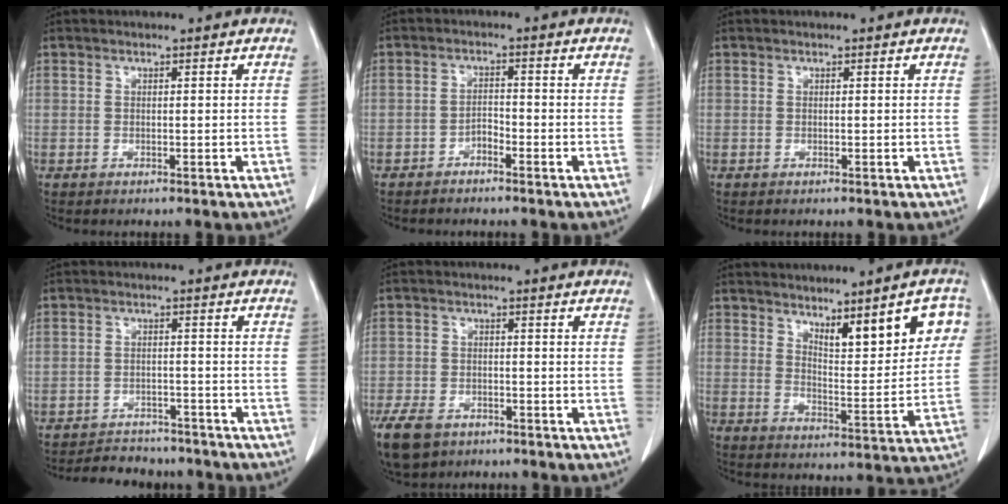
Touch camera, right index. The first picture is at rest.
{"total": 2.0, "force": [-1.6, 0.7, 1.0], "torque": [-0.013, 0.005, -0.028]}
{"total": 0.0}
{"total": 8.4, "force": [-7.6, 3.2, 1.3], "torque": [-0.015, 0.003, -0.101]}
{"total": 8.9, "force": [-5.7, 5.5, 4.0], "torque": [-0.091, -0.007, -0.092]}
{"total": 11.0, "force": [5.6, 2.8, 9.1], "torque": [-0.118, 0.002, 0.087]}